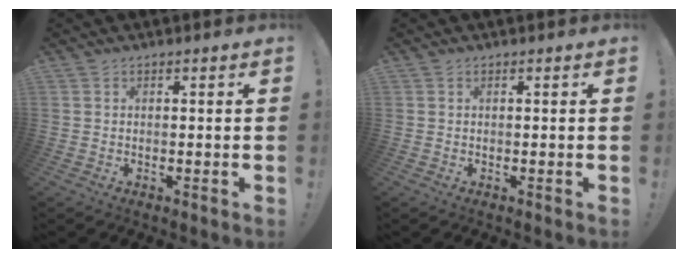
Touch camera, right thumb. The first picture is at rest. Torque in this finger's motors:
{"motor_torque": [-0.05, 0.11, 0.03, -0.08, -0.03]}